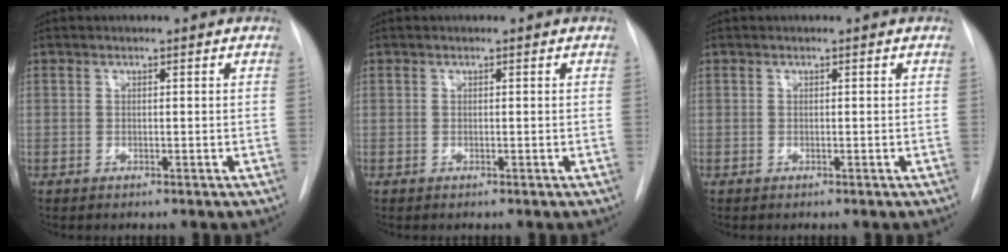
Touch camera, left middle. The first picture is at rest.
{"total": 0.0}
{"total": 0.0}